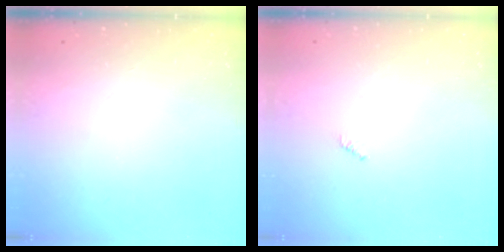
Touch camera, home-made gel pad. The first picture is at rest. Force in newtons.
{"total": 0.7, "press": 0.7, "slide": 0.3}